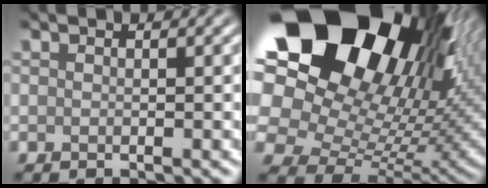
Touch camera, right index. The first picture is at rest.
{"total": 21.3, "force": [10.7, 13.1, 12.9], "torque": [-0.233, 0.023, 0.198]}